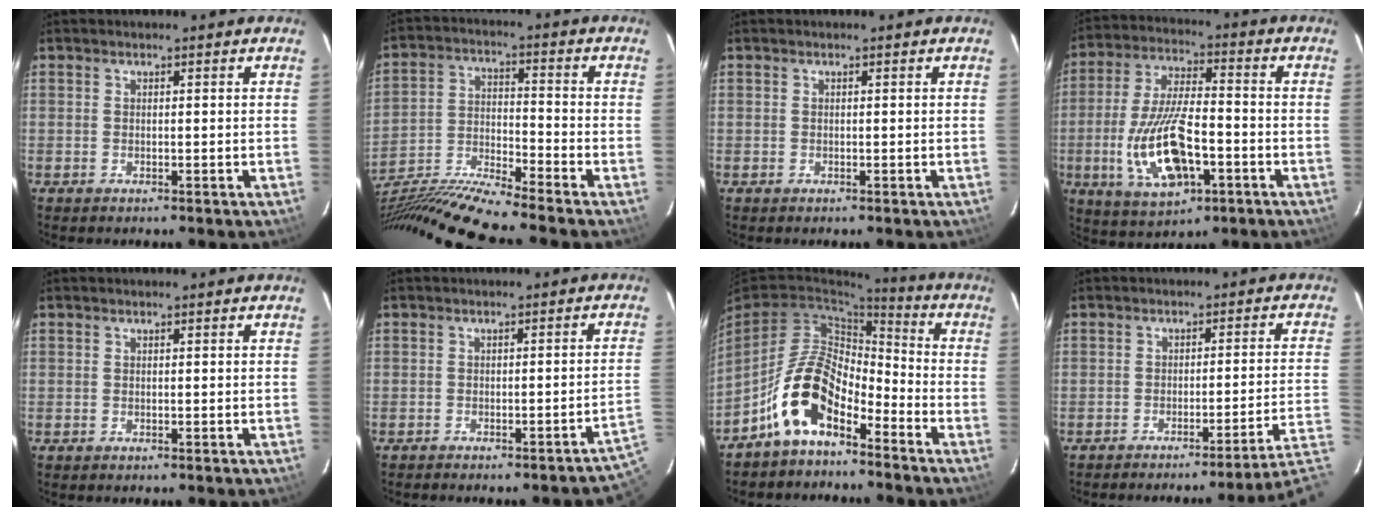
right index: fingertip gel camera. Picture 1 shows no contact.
{"total": 17.0, "force": [-15.4, -2.3, 7.0], "torque": [-0.143, -0.034, -0.293]}
{"total": 0.0}
{"total": 16.0, "force": [-4.8, 6.5, 13.7], "torque": [-0.291, -0.009, -0.078]}
{"total": 0.0}
{"total": 7.6, "force": [-6.0, 0.3, 4.6], "torque": [-0.053, 0.000, -0.067]}
{"total": 11.6, "force": [-7.2, 5.3, 7.4], "torque": [-0.145, 0.020, -0.138]}
{"total": 8.9, "force": [-7.0, -4.7, 3.0], "torque": [-0.038, -0.020, -0.092]}